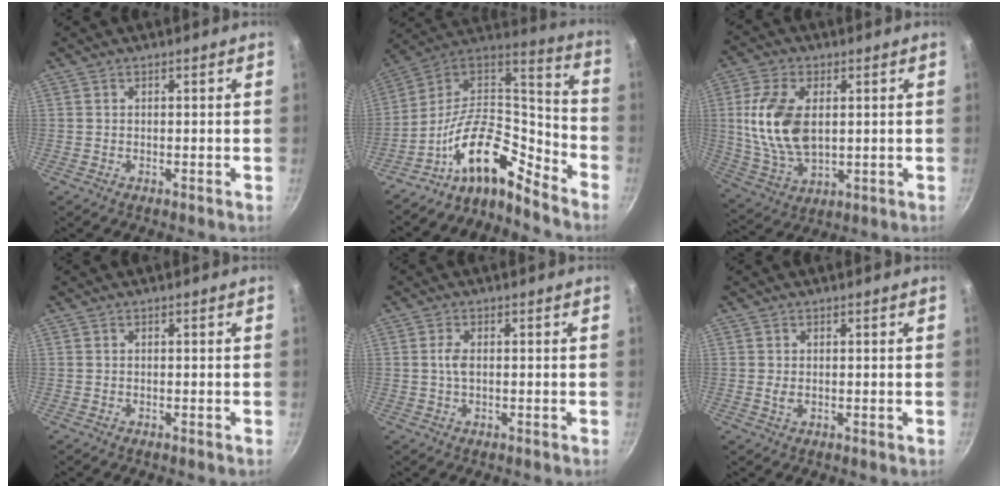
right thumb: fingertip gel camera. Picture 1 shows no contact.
{"total": 16.4, "force": [-11.0, 6.9, 10.1], "torque": [-0.149, 0.098, -0.221]}
{"total": 14.2, "force": [2.0, 8.3, 11.3], "torque": [-0.214, -0.011, 0.047]}
{"total": 0.0}
{"total": 2.4, "force": [0.2, 1.1, 2.1], "torque": [-0.048, 0.002, 0.004]}
{"total": 1.1, "force": [0.2, 0.6, 0.9], "torque": [-0.017, -0.004, 0.004]}